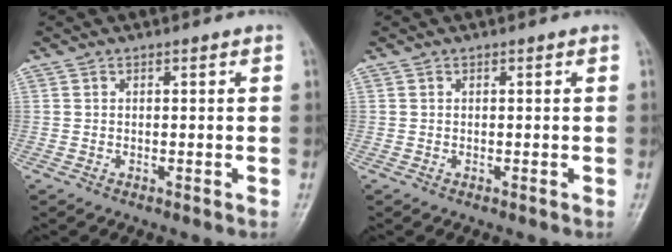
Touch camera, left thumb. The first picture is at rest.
{"total": 0.0}